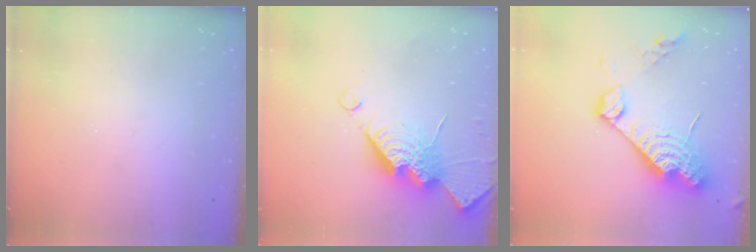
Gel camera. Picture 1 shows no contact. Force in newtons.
{"total": 14.6, "press": 14.6, "slide": 1.1}
{"total": 17.0, "press": 16.9, "slide": 2.0}